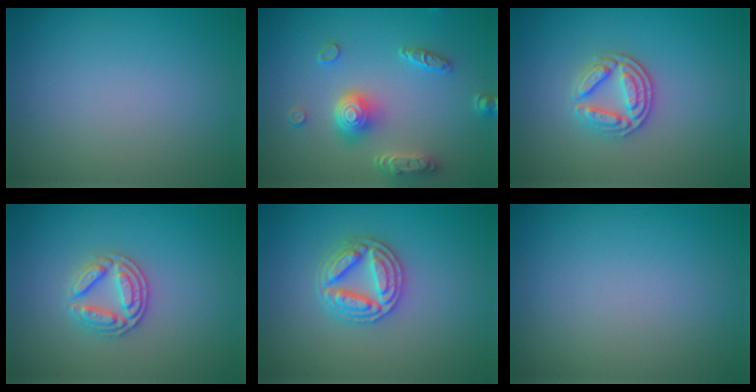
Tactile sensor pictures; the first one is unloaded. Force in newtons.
{"total": 4.9, "press": 3.9, "slide": 2.9}
{"total": 3.3, "press": 3.0, "slide": 1.3}
{"total": 2.9, "press": 2.7, "slide": 0.9}
{"total": 3.6, "press": 3.5, "slide": 0.8}
{"total": 0.0}